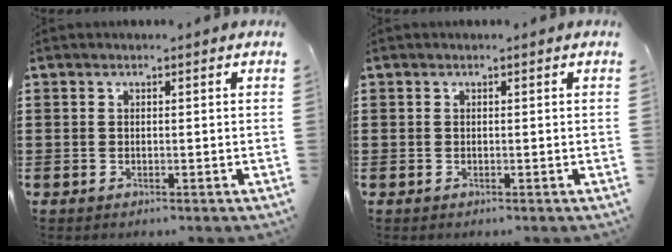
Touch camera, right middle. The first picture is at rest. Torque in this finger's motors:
{"motor_torque": [0.19, -0.19, -0.02, 0.00]}